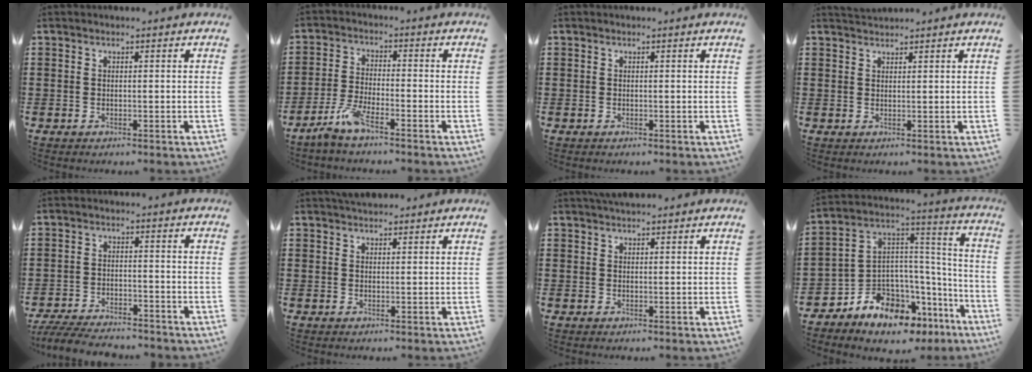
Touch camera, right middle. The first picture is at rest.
{"total": 5.1, "force": [-3.7, 0.8, 3.4], "torque": [-0.083, -0.007, -0.073]}
{"total": 0.0}
{"total": 1.5, "force": [1.5, 0.2, 0.0], "torque": [-0.003, 0.001, 0.029]}
{"total": 5.2, "force": [-5.0, 0.3, 1.5], "torque": [-0.034, -0.005, -0.100]}
{"total": 1.9, "force": [1.8, 0.6, 0.0], "torque": [-0.007, 0.002, 0.035]}
{"total": 1.6, "force": [1.6, 0.4, 0.3], "torque": [-0.010, 0.001, 0.030]}
{"total": 7.9, "force": [-7.2, 3.3, 0.5], "torque": [-0.029, -0.014, -0.140]}